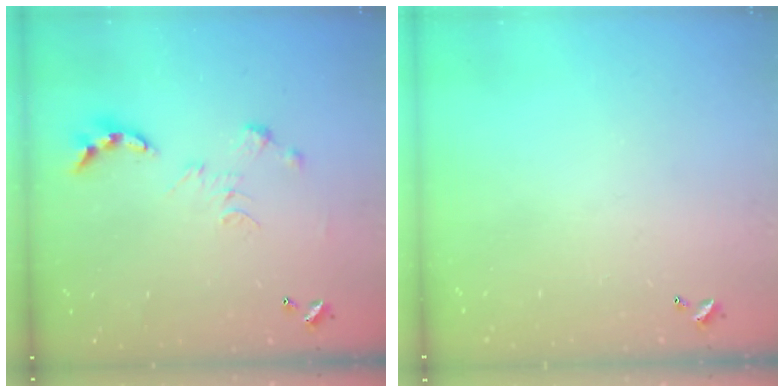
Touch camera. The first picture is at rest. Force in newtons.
{"total": 0.0}